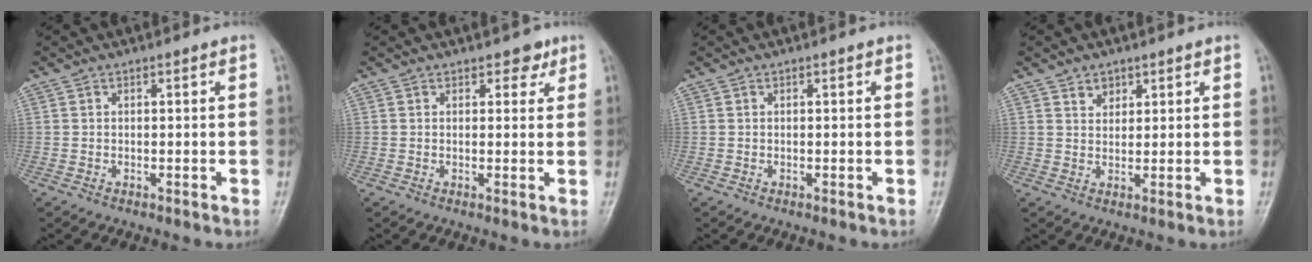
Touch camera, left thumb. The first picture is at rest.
{"total": 2.2, "force": [1.5, 1.4, 0.8], "torque": [0.008, -0.006, 0.015]}
{"total": 0.0}
{"total": 2.6, "force": [1.8, 1.8, 0.6], "torque": [0.007, -0.011, 0.028]}